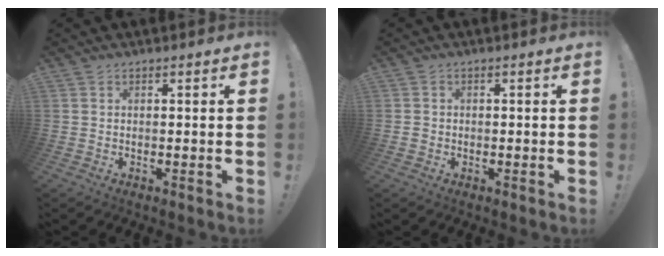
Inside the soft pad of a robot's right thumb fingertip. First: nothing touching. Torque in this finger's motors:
{"motor_torque": [0.00, -0.30, 0.29, 0.18, 0.00]}